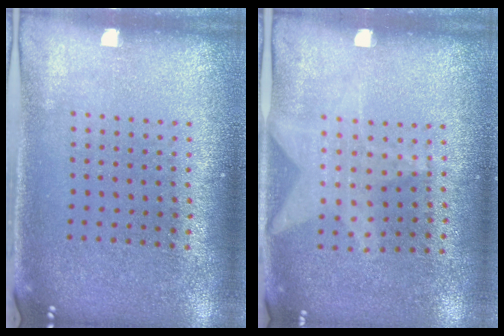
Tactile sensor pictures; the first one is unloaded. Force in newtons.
{"total": 1.1, "press": 0.9, "slide": 0.7}